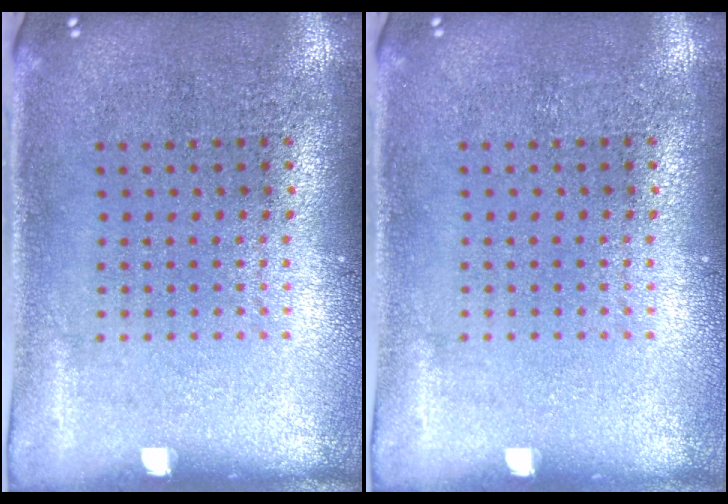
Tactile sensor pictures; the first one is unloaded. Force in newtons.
{"total": 0.0}